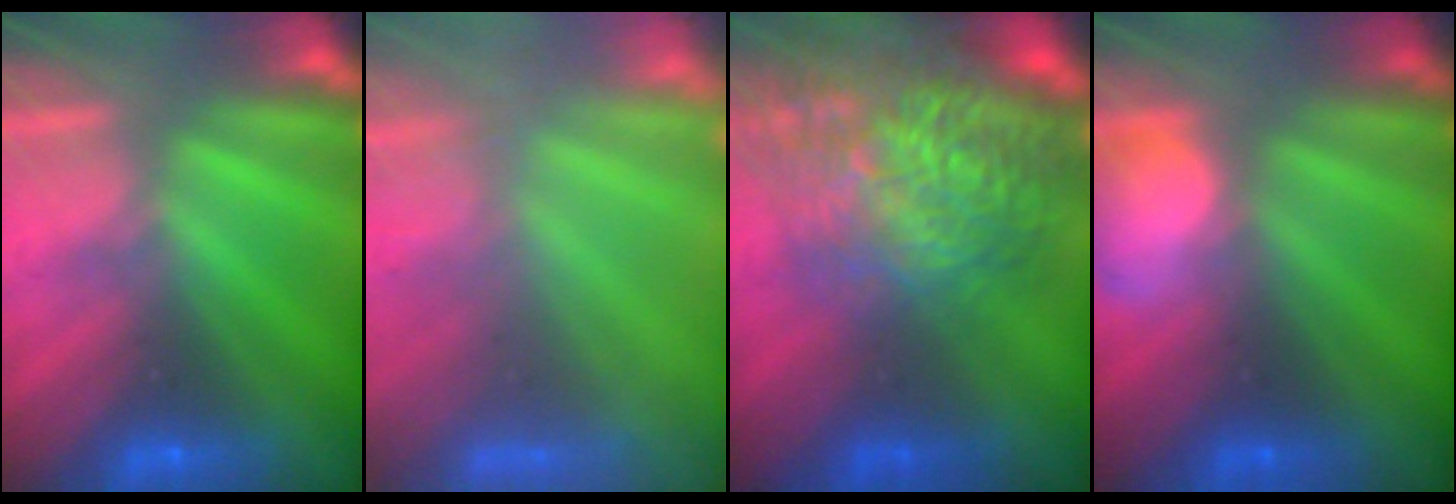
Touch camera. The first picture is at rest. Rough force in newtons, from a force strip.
{"total": 5.7}
{"total": 7.2}
{"total": 2.6}